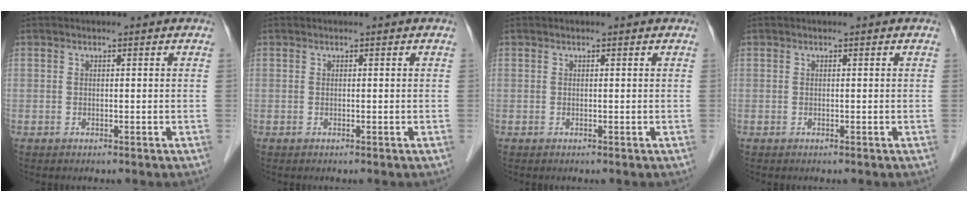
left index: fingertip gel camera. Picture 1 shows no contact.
{"total": 0.0}
{"total": 0.0}
{"total": 0.0}